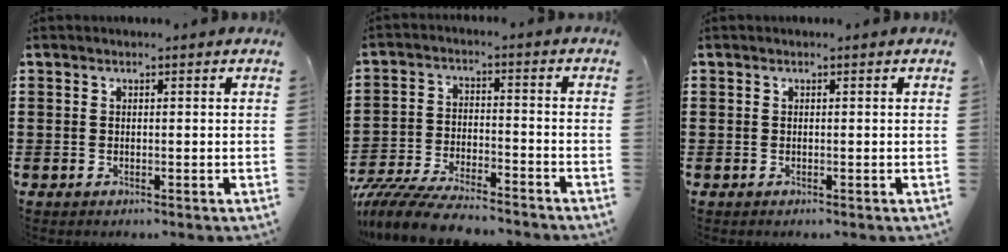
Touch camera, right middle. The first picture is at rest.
{"total": 8.1, "force": [-7.6, 0.8, 2.5], "torque": [-0.056, 0.005, -0.149]}
{"total": 0.0}